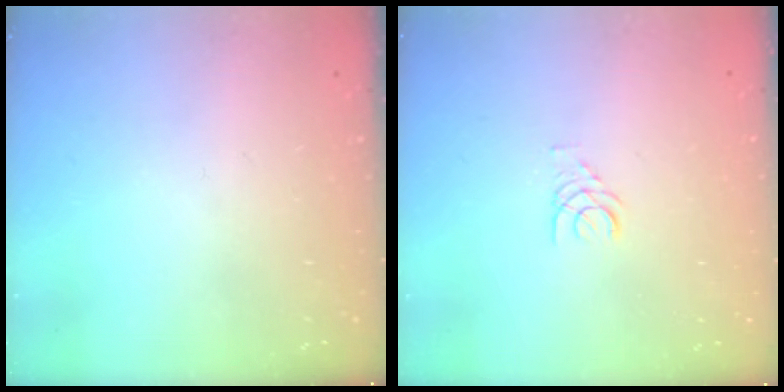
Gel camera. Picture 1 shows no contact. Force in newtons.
{"total": 1.4, "press": 1.4, "slide": 0.2}